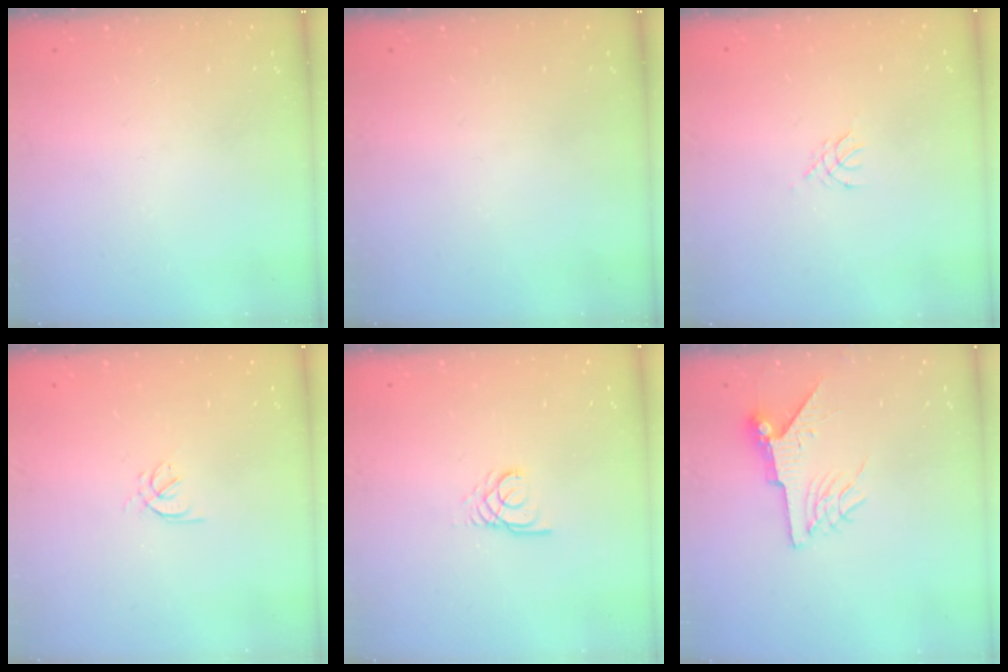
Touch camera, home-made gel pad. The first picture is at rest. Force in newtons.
{"total": 0.0}
{"total": 2.7, "press": 2.6, "slide": 0.6}
{"total": 2.1, "press": 2.0, "slide": 0.6}
{"total": 2.2, "press": 2.2, "slide": 0.2}
{"total": 7.2, "press": 7.2, "slide": 0.9}